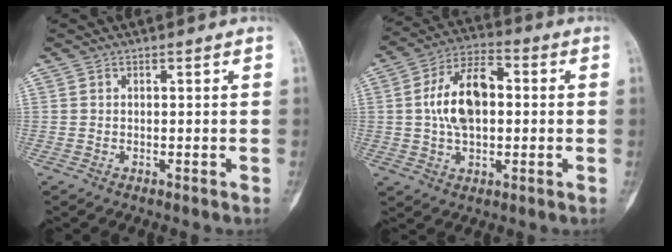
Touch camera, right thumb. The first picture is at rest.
{"total": 12.9, "force": [0.9, 7.4, 10.5], "torque": [-0.172, 0.019, 0.008]}